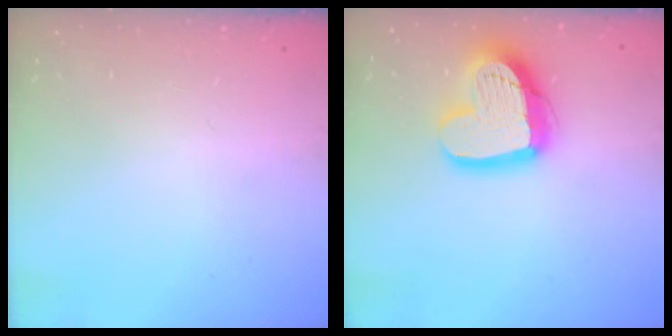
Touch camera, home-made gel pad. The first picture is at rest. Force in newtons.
{"total": 17.7, "press": 17.6, "slide": 1.6}